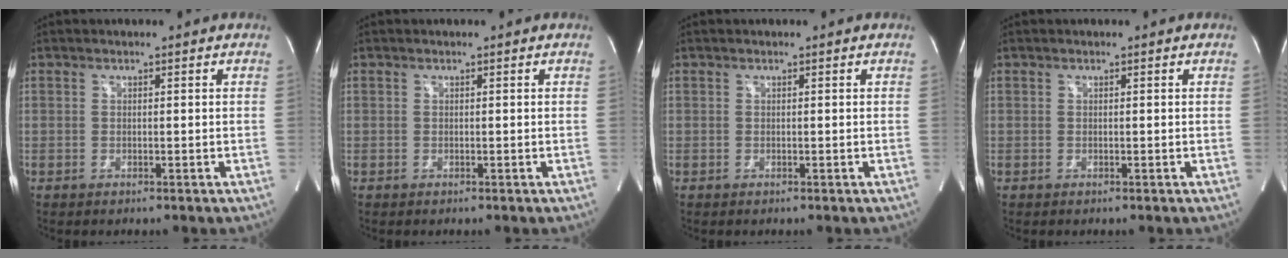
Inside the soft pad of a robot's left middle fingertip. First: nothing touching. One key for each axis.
{"total": 0.0}
{"total": 0.0}
{"total": 0.0}